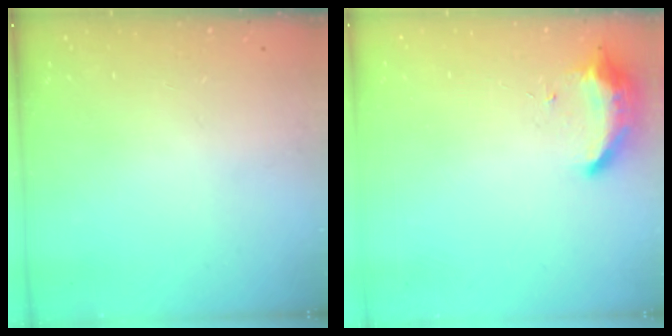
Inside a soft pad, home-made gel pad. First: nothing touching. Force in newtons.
{"total": 9.1, "press": 8.8, "slide": 2.4}